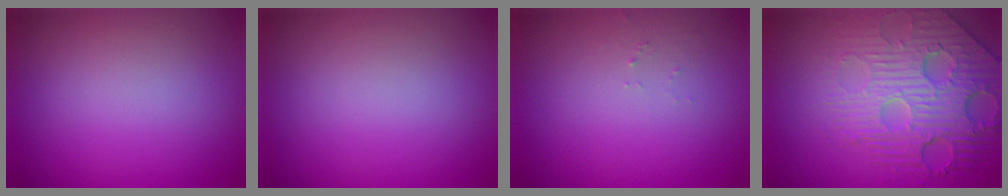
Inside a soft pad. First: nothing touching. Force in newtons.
{"total": 0.0}
{"total": 0.7, "press": 0.7, "slide": 0.1}
{"total": 8.1, "press": 5.8, "slide": 5.7}